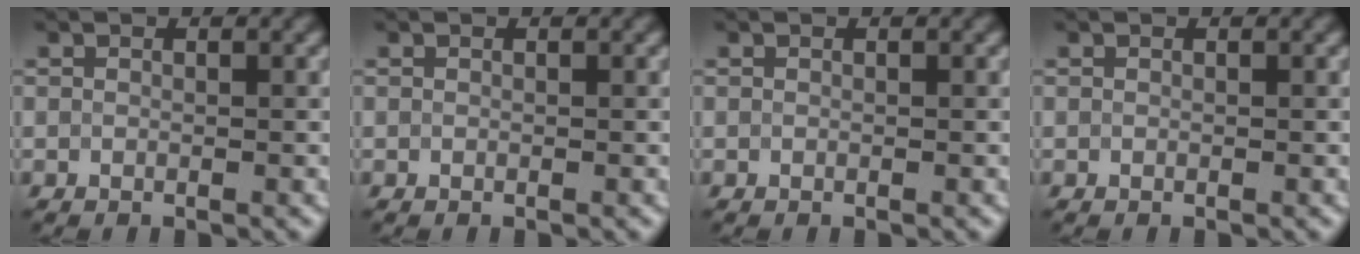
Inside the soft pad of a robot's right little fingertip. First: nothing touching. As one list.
[{"total": 0.0}, {"total": 0.0}, {"total": 0.0}]